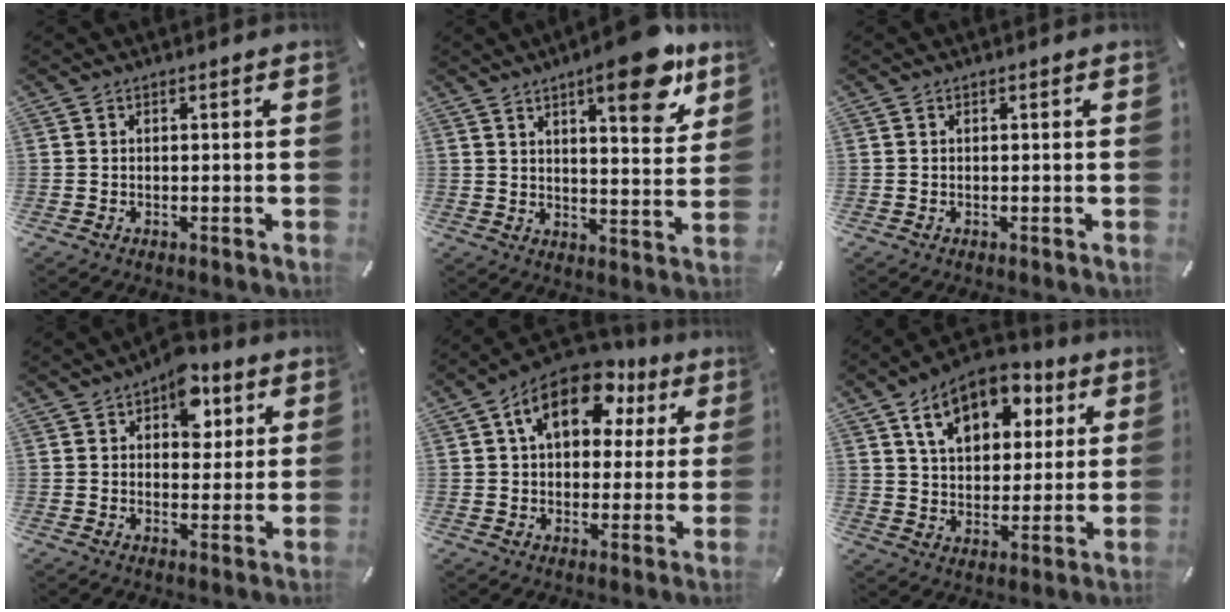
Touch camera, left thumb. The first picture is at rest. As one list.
[{"total": 13.9, "force": [8.9, 3.9, 9.9], "torque": [-0.130, -0.050, 0.139]}, {"total": 0.0}, {"total": 9.6, "force": [4.4, 6.1, 6.0], "torque": [-0.065, -0.011, 0.071]}, {"total": 15.1, "force": [6.0, 10.0, 9.7], "torque": [-0.150, -0.005, 0.105]}, {"total": 13.9, "force": [7.7, 9.1, 7.1], "torque": [-0.117, -0.025, 0.138]}]